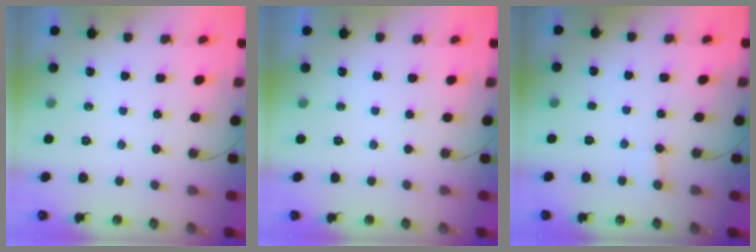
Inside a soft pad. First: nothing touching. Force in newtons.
{"total": 0.0}
{"total": 1.9, "press": 1.9, "slide": 0.3}